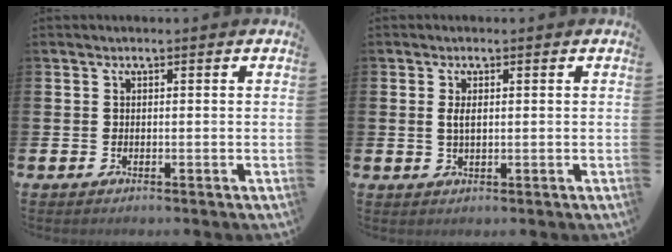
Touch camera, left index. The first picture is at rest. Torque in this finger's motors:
{"motor_torque": [0.30, 0.09, 0.05, 0.03]}